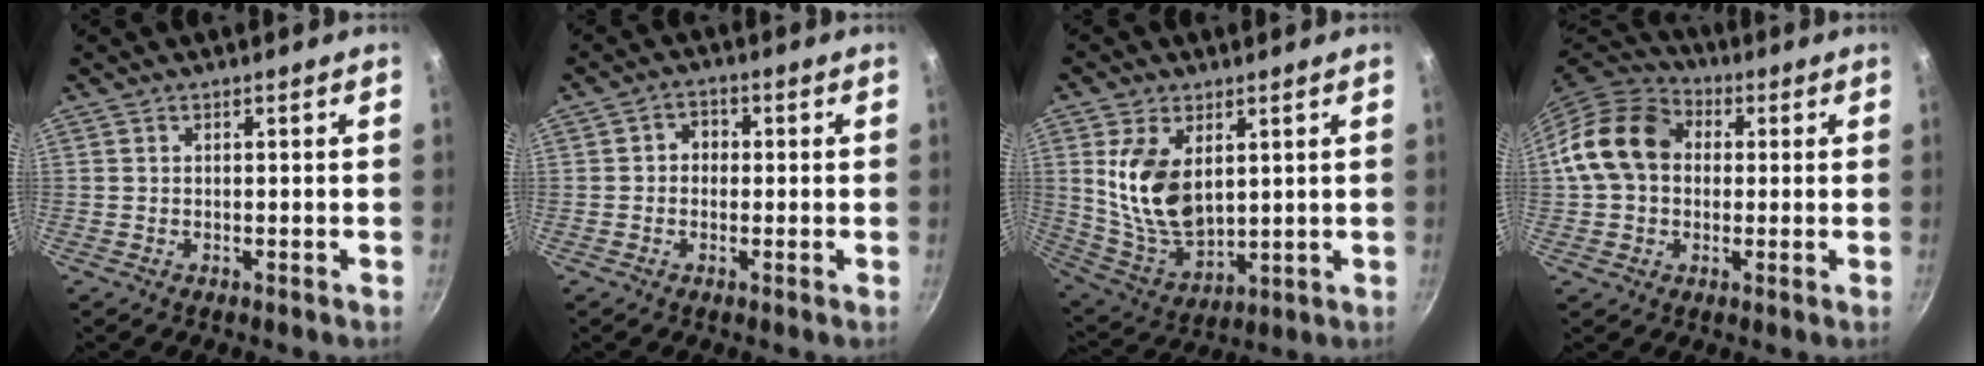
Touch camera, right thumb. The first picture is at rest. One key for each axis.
{"total": 3.3, "fx": -0.1, "fy": 2.9, "fz": 1.7, "tx": -0.006, "ty": 0.009, "tz": -0.007}
{"total": 13.9, "fx": 3.4, "fy": 8.3, "fz": 10.5, "tx": -0.187, "ty": -0.035, "tz": 0.081}
{"total": 14.4, "fx": 1.6, "fy": 11.4, "fz": 8.7, "tx": -0.131, "ty": 0.030, "tz": 0.012}